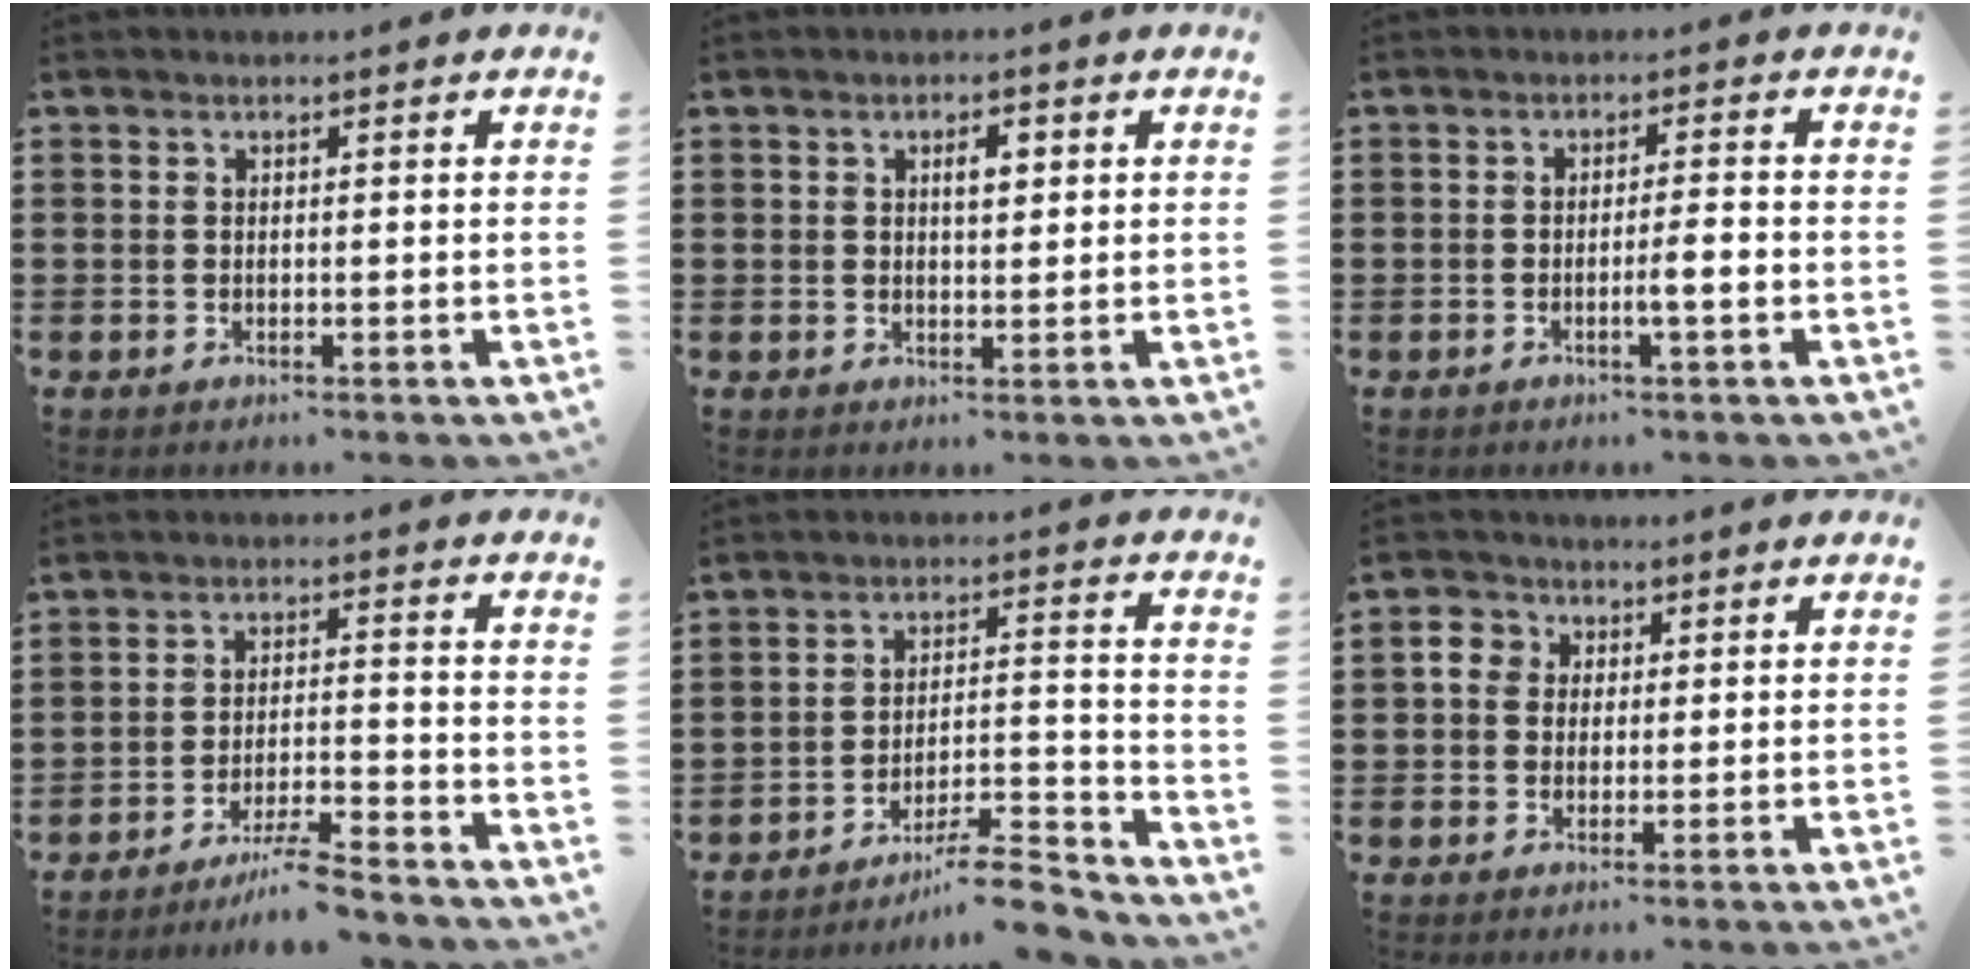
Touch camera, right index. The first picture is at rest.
{"total": 2.7, "force": [0.7, 1.0, 2.4], "torque": [-0.032, 0.001, 0.006]}
{"total": 2.9, "force": [-1.1, 0.0, 2.7], "torque": [-0.046, -0.003, -0.021]}
{"total": 5.7, "force": [-5.1, -0.2, 2.5], "torque": [-0.050, -0.009, -0.099]}
{"total": 8.6, "force": [-7.7, 0.7, 3.7], "torque": [-0.048, 0.019, -0.146]}
{"total": 3.7, "force": [0.6, 3.5, 1.3], "torque": [-0.039, 0.015, 0.007]}